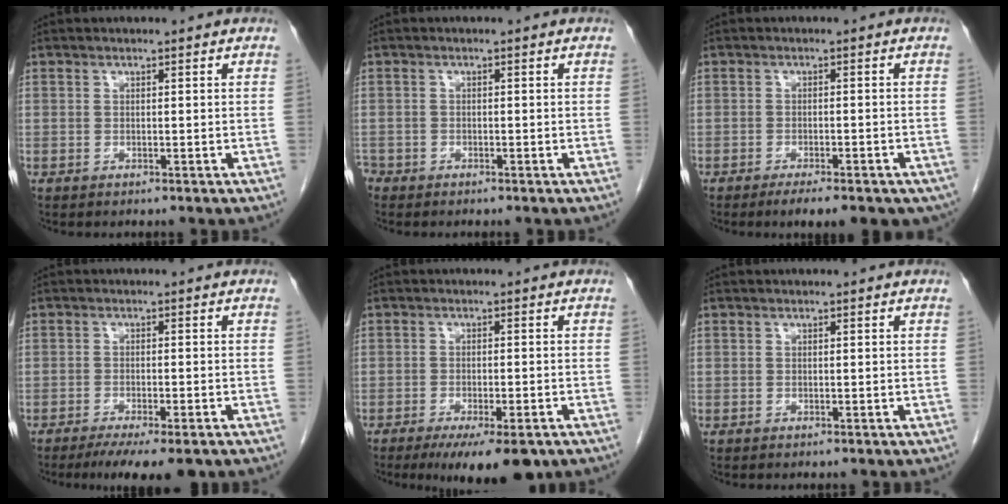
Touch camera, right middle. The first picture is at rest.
{"total": 1.7, "force": [-1.4, 1.0, 0.2], "torque": [-0.009, 0.000, -0.026]}
{"total": 9.7, "force": [-6.9, 2.9, 6.1], "torque": [-0.063, -0.003, -0.090]}
{"total": 8.2, "force": [-6.1, 1.2, 5.3], "torque": [-0.068, -0.015, -0.090]}
{"total": 9.1, "force": [-6.2, 2.3, 6.2], "torque": [-0.081, -0.014, -0.091]}
{"total": 0.0}